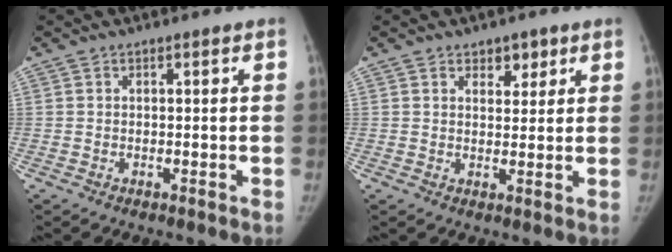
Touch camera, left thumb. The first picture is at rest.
{"total": 3.7, "force": [2.3, 2.4, 1.8], "torque": [0.002, -0.013, 0.035]}